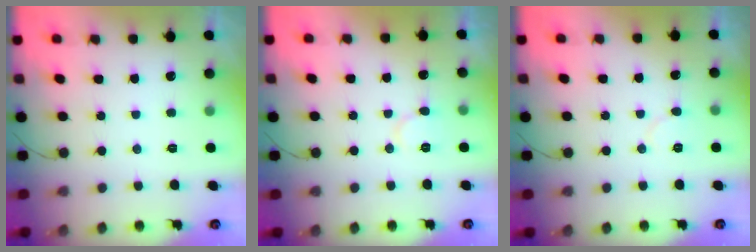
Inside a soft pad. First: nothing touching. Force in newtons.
{"total": 7.2, "press": 7.2, "slide": 0.7}
{"total": 3.8, "press": 3.7, "slide": 0.4}